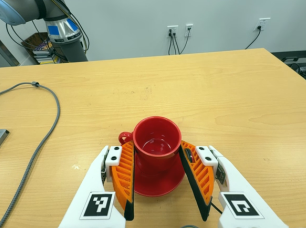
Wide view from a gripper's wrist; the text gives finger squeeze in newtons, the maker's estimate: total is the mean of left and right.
{"total": 2.6, "left": 2.0, "right": 3.2}